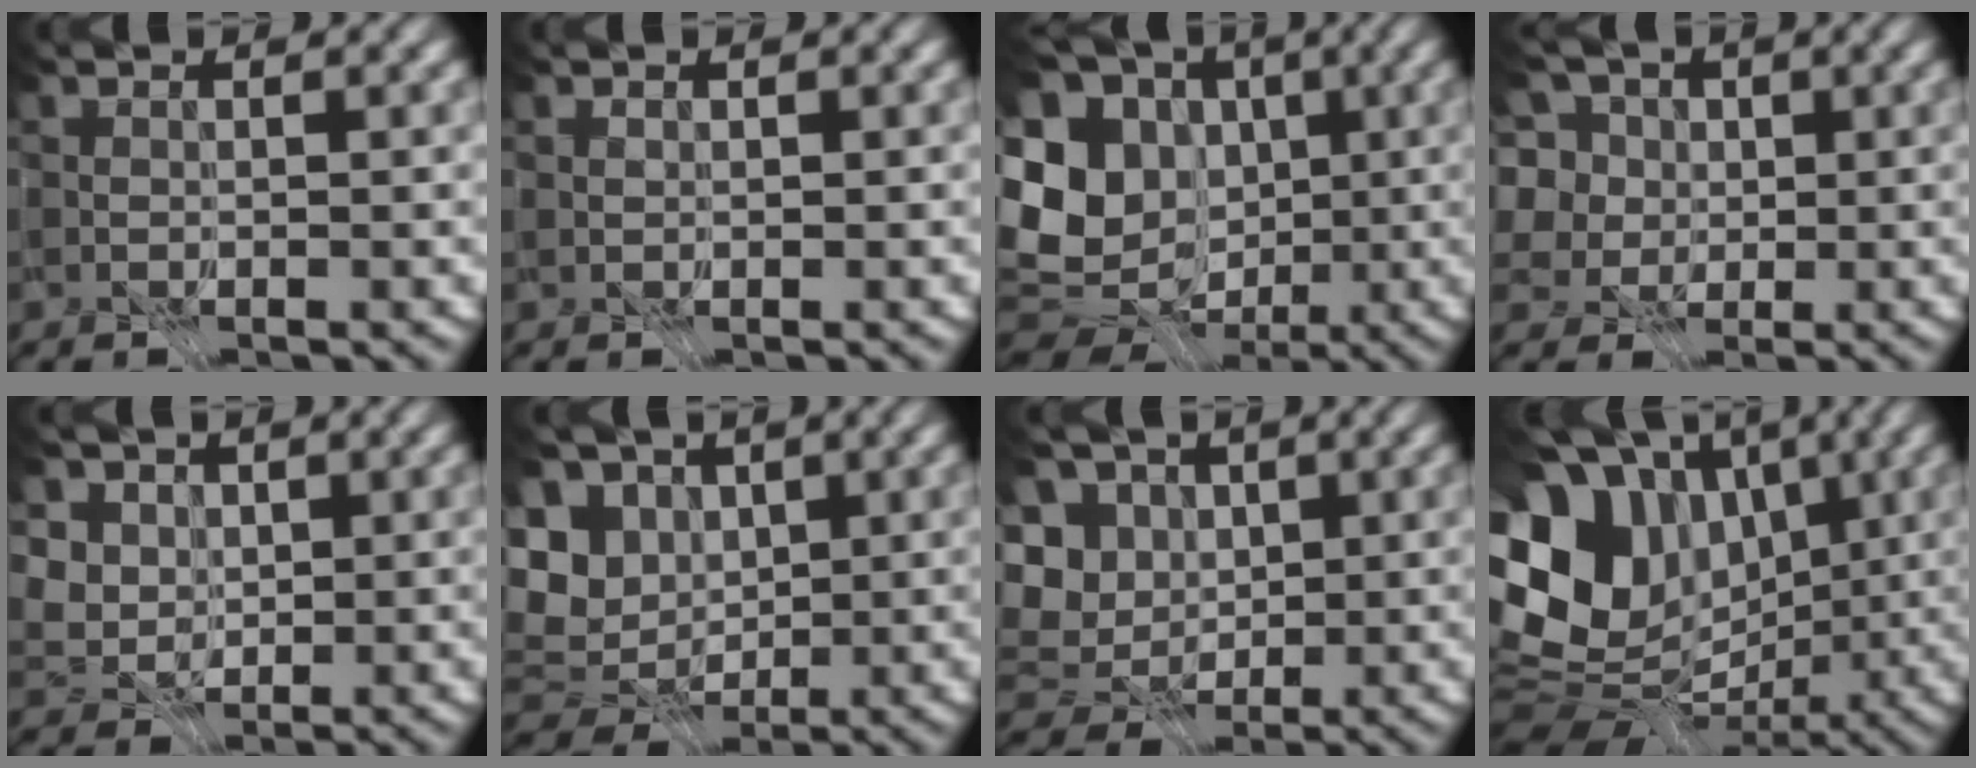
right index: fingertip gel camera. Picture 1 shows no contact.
{"total": 2.0, "force": [1.2, 1.3, 0.9], "torque": [-0.013, 0.006, 0.015]}
{"total": 12.6, "force": [-2.9, 10.1, 6.9], "torque": [-0.157, -0.001, -0.041]}
{"total": 5.7, "force": [1.9, 4.3, 3.2], "torque": [-0.078, 0.019, 0.004]}
{"total": 5.8, "force": [2.2, 4.5, 3.0], "torque": [-0.063, 0.004, 0.019]}
{"total": 8.2, "force": [0.1, 6.4, 5.0], "torque": [-0.097, 0.002, 0.000]}
{"total": 8.8, "force": [0.1, 7.6, 4.5], "torque": [-0.117, 0.008, -0.005]}
{"total": 10.9, "force": [0.1, 8.2, 7.1], "torque": [-0.143, 0.009, 0.028]}